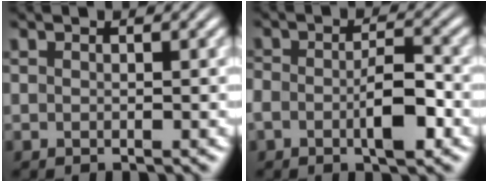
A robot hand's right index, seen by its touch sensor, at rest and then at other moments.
{"total": 4.7, "force": [-1.1, 2.6, 3.7], "torque": [-0.070, 0.000, -0.027]}